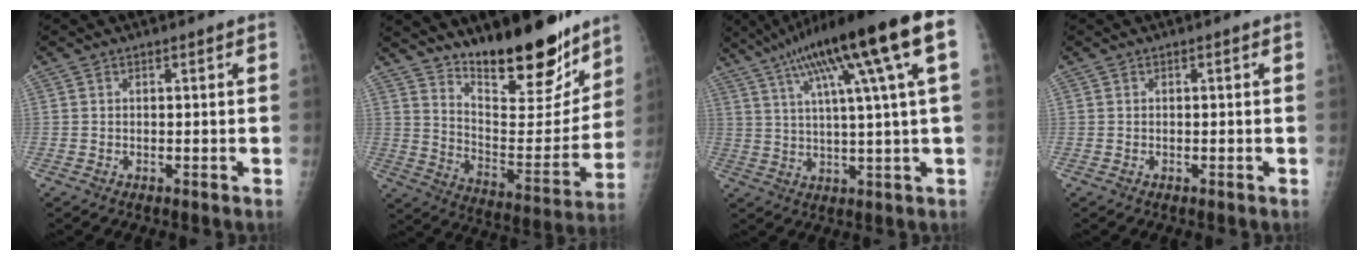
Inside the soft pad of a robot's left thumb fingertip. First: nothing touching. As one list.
[{"total": 21.8, "force": [16.2, 7.3, 12.6], "torque": [-0.140, -0.111, 0.259]}, {"total": 20.2, "force": [8.5, 1.8, 18.2], "torque": [-0.296, 0.012, 0.131]}, {"total": 0.0}]